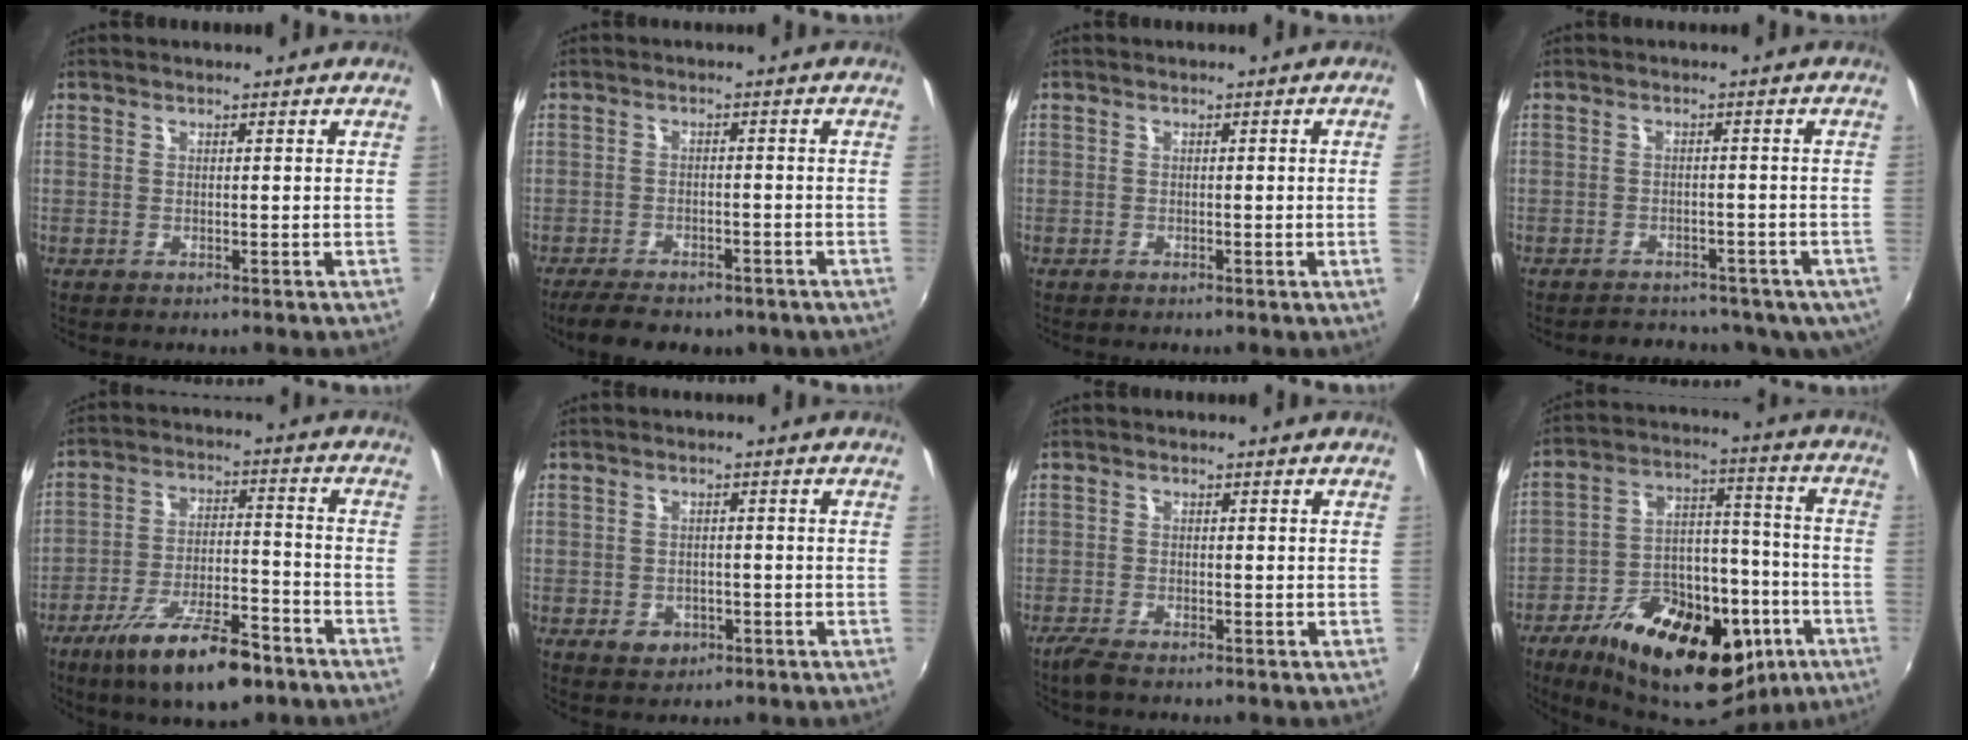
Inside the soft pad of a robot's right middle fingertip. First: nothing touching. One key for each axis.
{"total": 10.6, "fx": -8.0, "fy": 4.4, "fz": 5.4, "tx": -0.120, "ty": -0.018, "tz": -0.111}
{"total": 1.2, "fx": -0.1, "fy": -0.7, "fz": 1.0, "tx": -0.010, "ty": -0.008, "tz": 0.000}
{"total": 12.9, "fx": -9.3, "fy": 7.2, "fz": 5.2, "tx": -0.104, "ty": 0.008, "tz": -0.103}
{"total": 15.6, "fx": -10.7, "fy": 4.5, "fz": 10.5, "tx": -0.199, "ty": -0.022, "tz": -0.173}
{"total": 4.0, "fx": -1.7, "fy": 3.1, "fz": 1.8, "tx": -0.041, "ty": 0.001, "tz": -0.019}
{"total": 2.7, "fx": -2.2, "fy": 0.2, "fz": 1.5, "tx": -0.040, "ty": -0.007, "tz": -0.044}
{"total": 27.2, "fx": -15.2, "fy": 13.7, "fz": 18.0, "tx": -0.315, "ty": 0.001, "tz": -0.220}